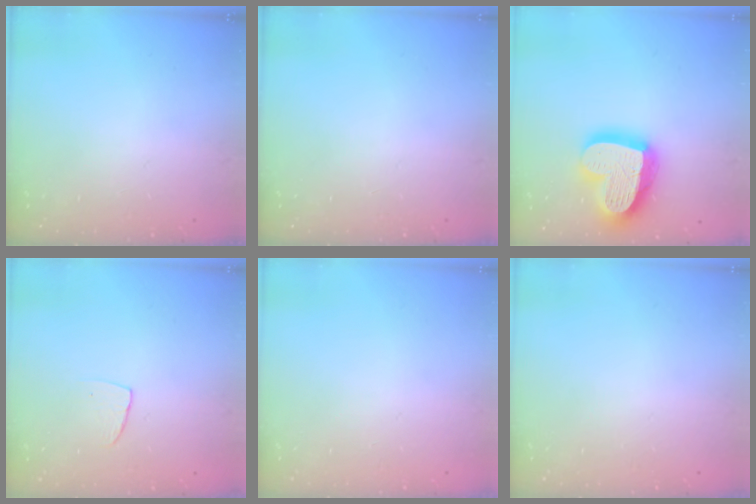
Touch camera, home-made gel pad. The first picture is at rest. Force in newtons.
{"total": 0.0}
{"total": 24.3, "press": 24.2, "slide": 2.4}
{"total": 4.9, "press": 4.8, "slide": 0.4}
{"total": 0.7, "press": 0.6, "slide": 0.3}
{"total": 0.0}